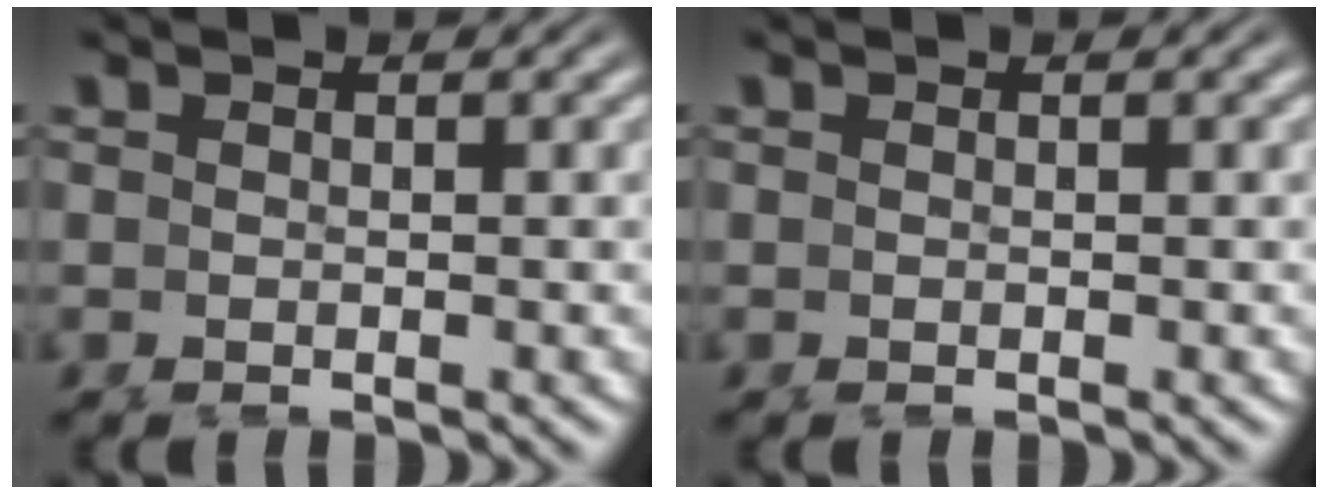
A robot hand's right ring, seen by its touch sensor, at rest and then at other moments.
{"total": 0.0}